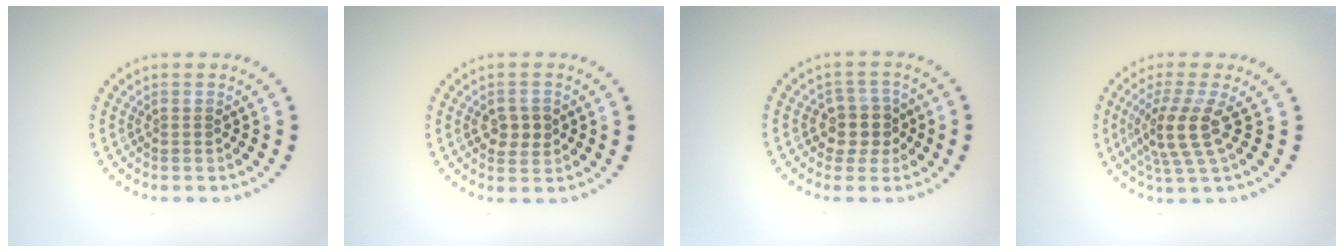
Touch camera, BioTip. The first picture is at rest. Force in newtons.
{"total": 2.4, "press": 2.3, "slide": 0.3}
{"total": 2.9, "press": 2.6, "slide": 1.3}
{"total": 4.0, "press": 2.9, "slide": 2.7}